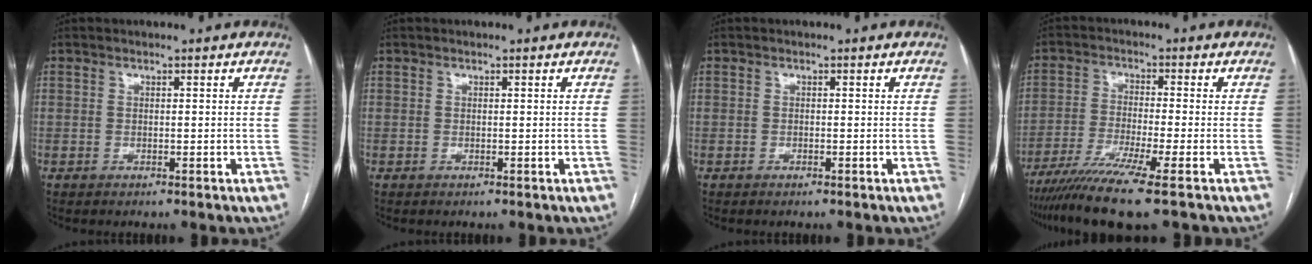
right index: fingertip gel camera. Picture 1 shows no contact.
{"total": 0.0}
{"total": 0.0}
{"total": 10.4, "force": [-7.3, -1.3, 7.2], "torque": [-0.125, -0.028, -0.124]}